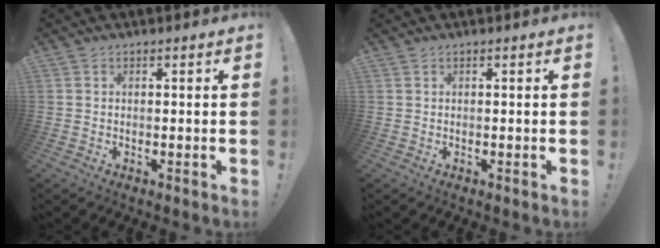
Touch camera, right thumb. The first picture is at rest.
{"total": 0.0}